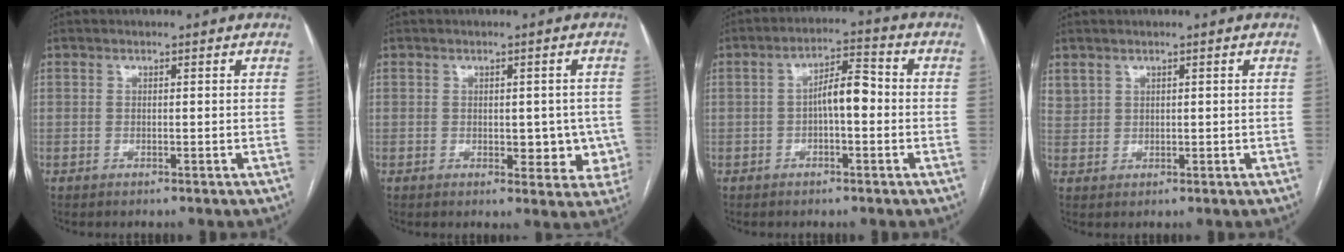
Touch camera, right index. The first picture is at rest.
{"total": 6.4, "force": [-0.9, 3.6, 5.3], "torque": [-0.042, 0.011, -0.004]}
{"total": 5.7, "force": [-0.6, 1.8, 5.4], "torque": [-0.091, 0.024, -0.010]}
{"total": 2.1, "force": [1.4, 1.4, 0.4], "torque": [-0.007, 0.011, 0.035]}